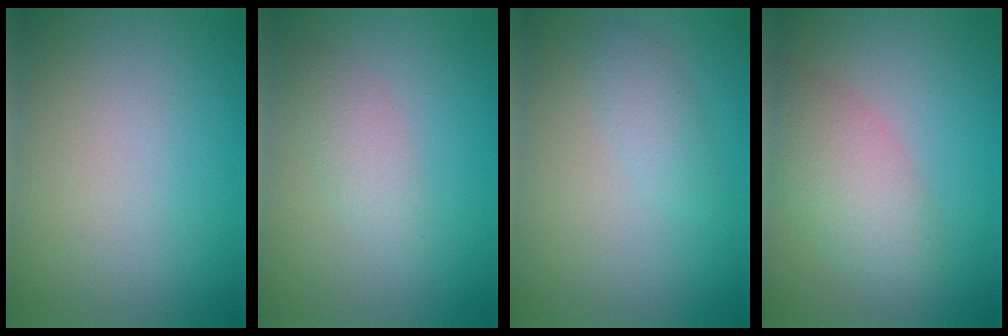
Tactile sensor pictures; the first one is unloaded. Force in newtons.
{"total": 2.0, "press": 2.0, "slide": 0.1}
{"total": 1.6, "press": 1.6, "slide": 0.0}
{"total": 4.9, "press": 4.8, "slide": 0.3}